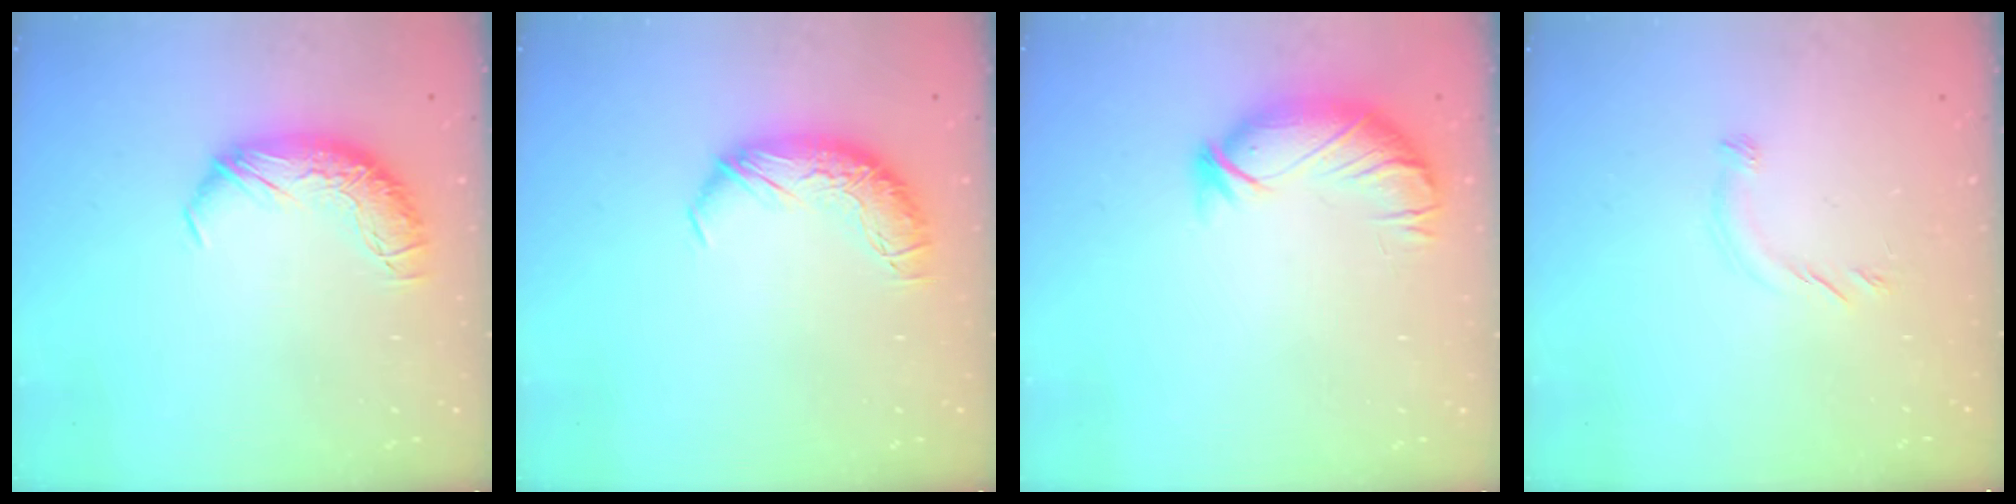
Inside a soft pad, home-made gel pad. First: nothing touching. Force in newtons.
{"total": 0.0}
{"total": 3.8, "press": 3.2, "slide": 2.0}
{"total": 5.2, "press": 5.1, "slide": 1.1}